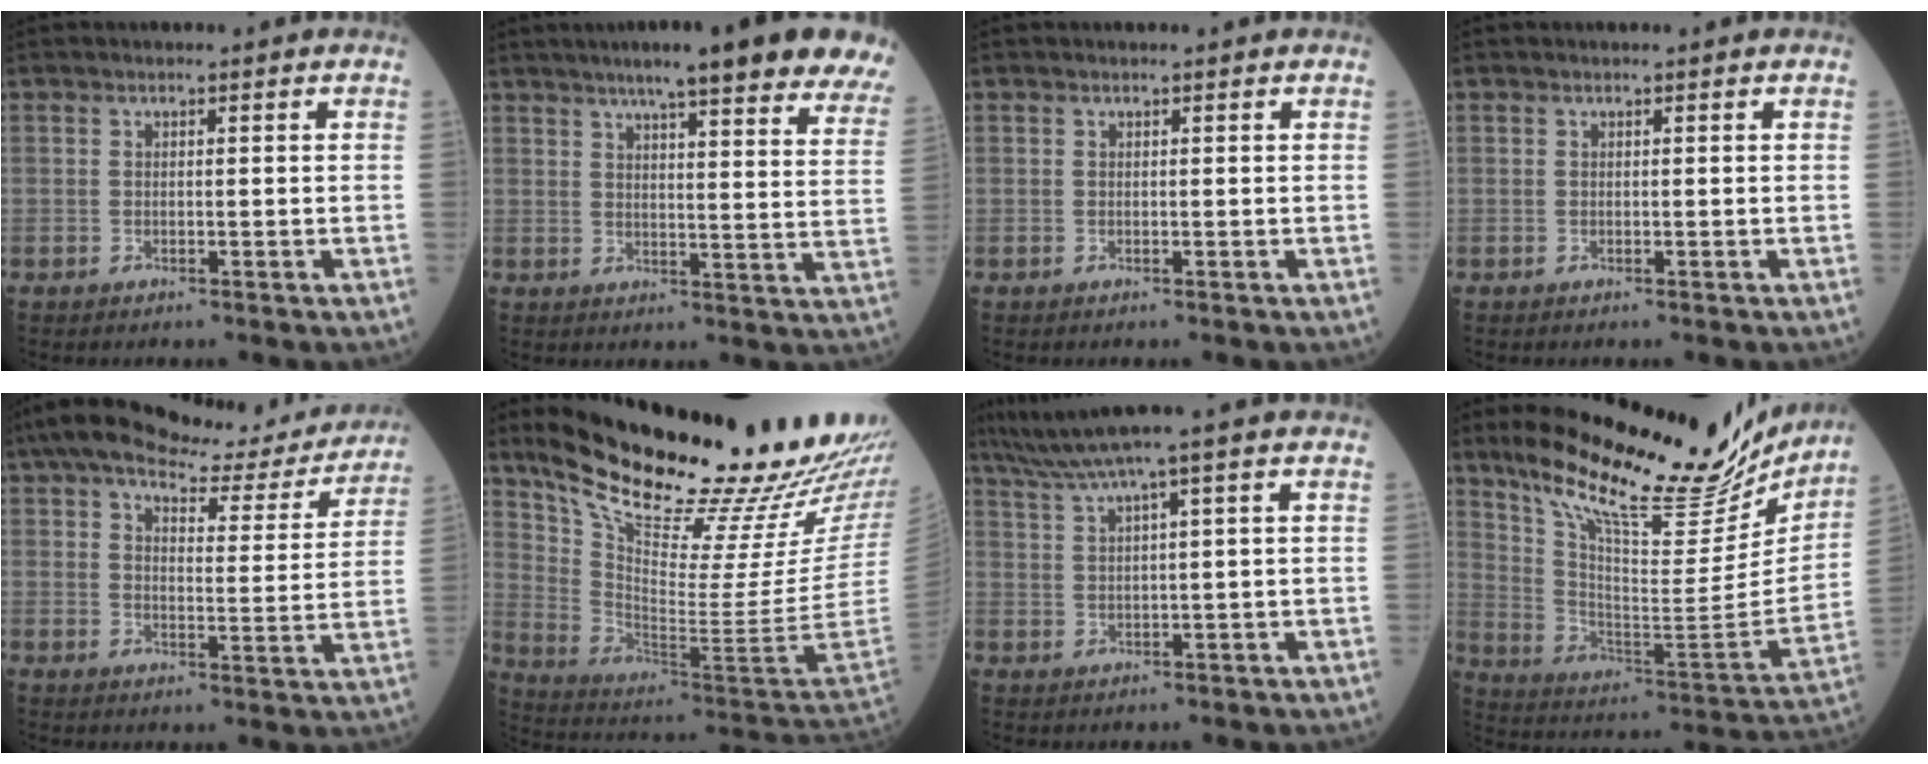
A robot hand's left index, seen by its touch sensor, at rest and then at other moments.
{"total": 23.3, "force": [19.4, 1.4, 12.8], "torque": [-0.163, -0.021, 0.226]}
{"total": 0.0}
{"total": 0.0}
{"total": 18.7, "force": [16.5, 4.7, 7.4], "torque": [-0.103, 0.008, 0.211]}
{"total": 29.2, "force": [24.0, 1.0, 16.6], "torque": [-0.268, -0.082, 0.353]}
{"total": 5.7, "force": [4.3, -2.0, 3.1], "torque": [-0.064, 0.016, 0.085]}
{"total": 25.8, "force": [21.9, 5.8, 12.5], "torque": [-0.204, -0.037, 0.320]}